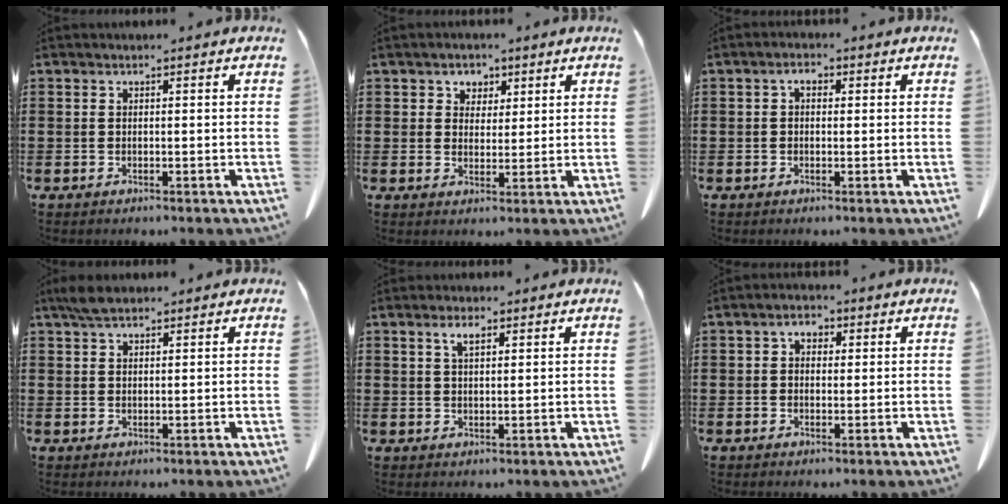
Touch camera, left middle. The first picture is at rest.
{"total": 2.9, "force": [1.8, 2.2, 0.1], "torque": [-0.008, 0.008, 0.031]}
{"total": 1.8, "force": [0.1, 1.0, 1.5], "torque": [-0.033, 0.007, 0.000]}
{"total": 2.9, "force": [2.2, 1.0, 1.5], "torque": [-0.036, 0.005, 0.041]}
{"total": 2.8, "force": [1.7, 0.8, 2.1], "torque": [-0.039, 0.001, 0.028]}
{"total": 2.2, "force": [0.7, 1.4, 1.5], "torque": [-0.034, 0.009, 0.010]}